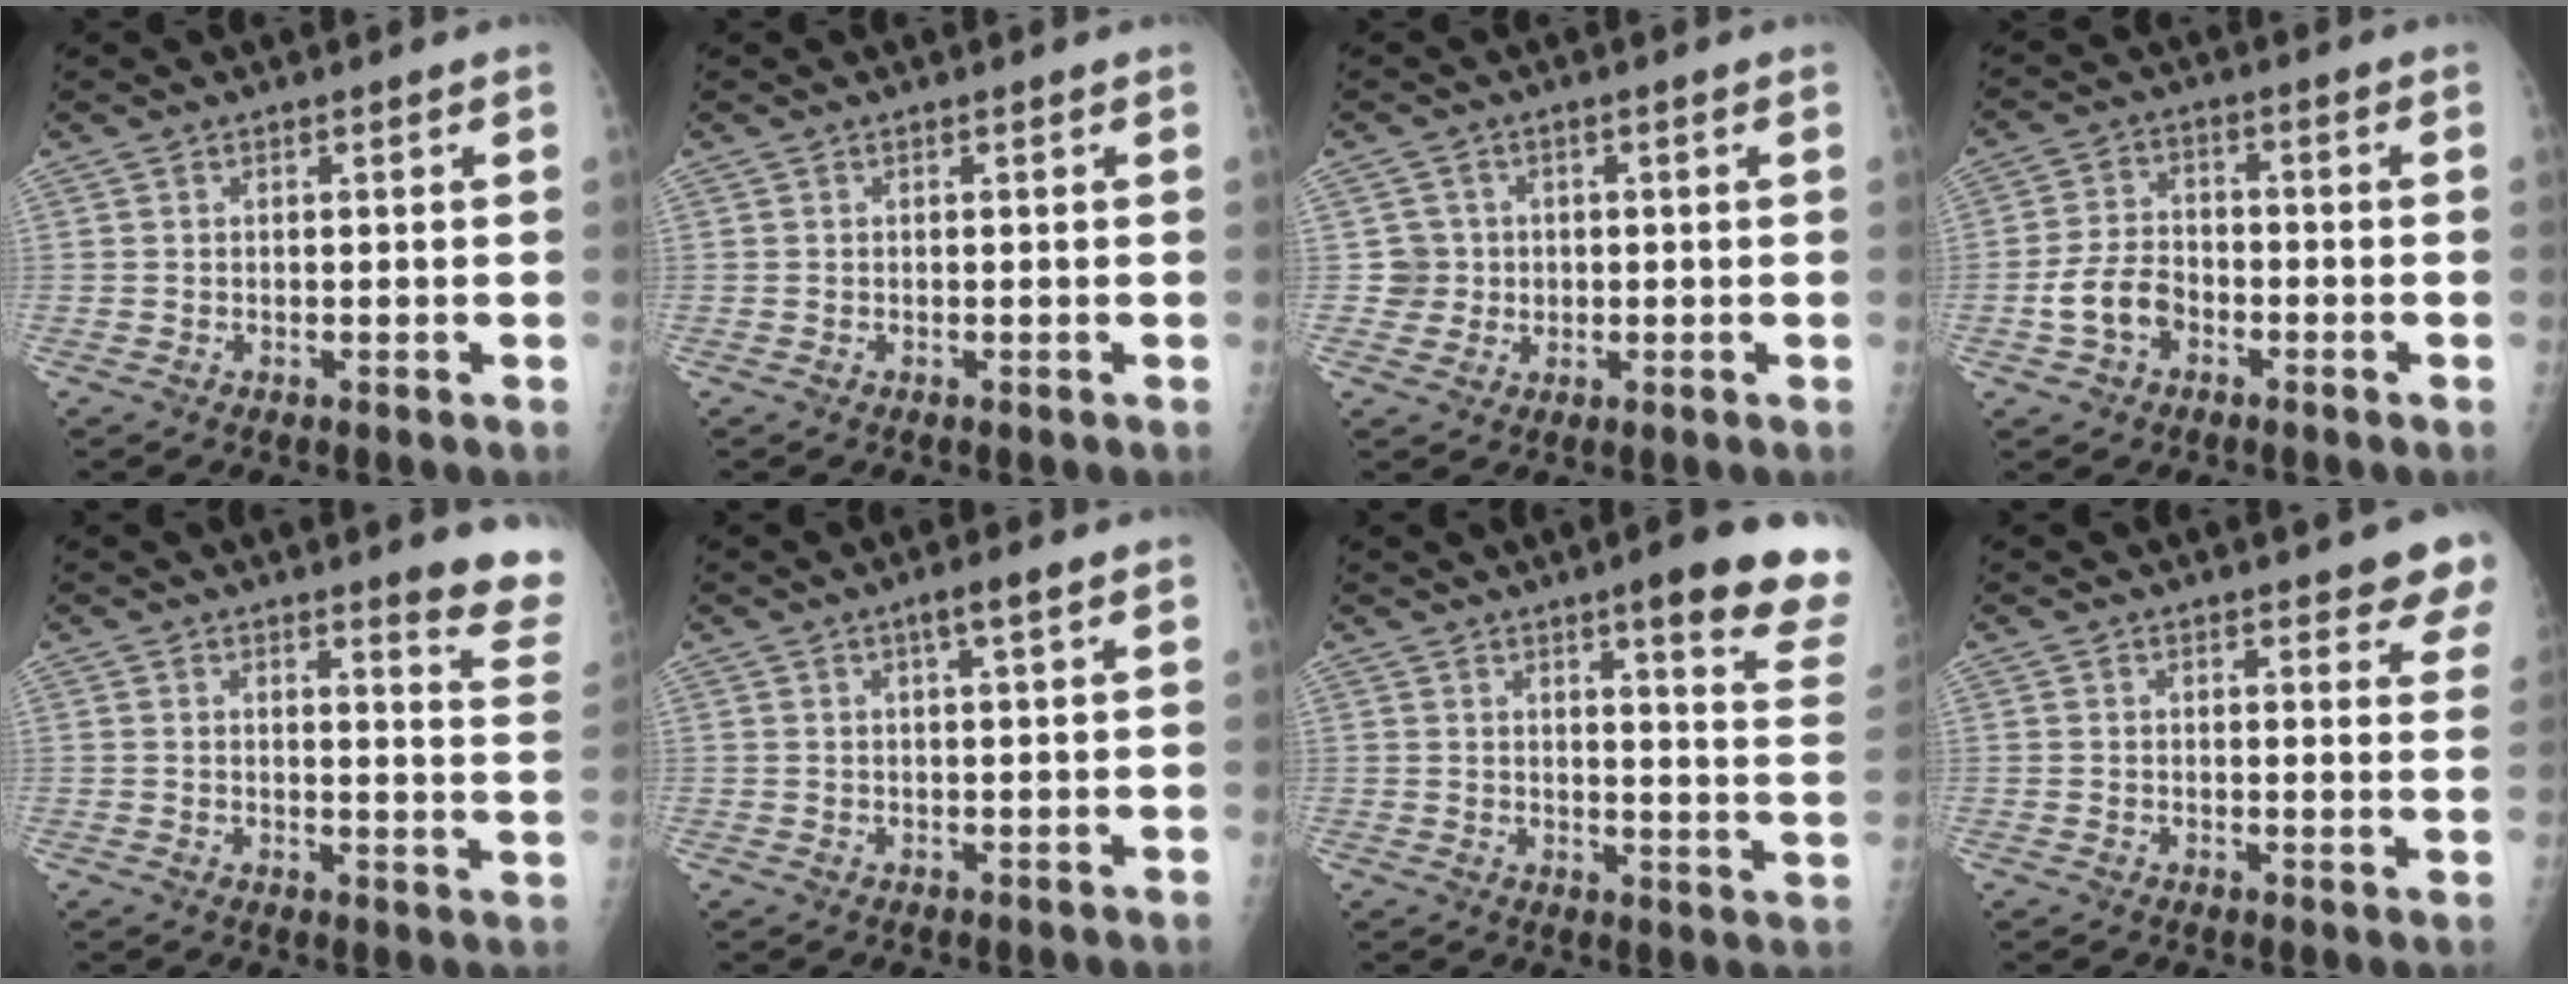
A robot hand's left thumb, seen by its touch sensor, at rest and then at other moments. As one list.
[{"total": 0.0}, {"total": 3.7, "force": [0.2, 3.7, -0.1], "torque": [0.030, 0.007, 0.000]}, {"total": 7.2, "force": [-2.8, 5.1, 4.3], "torque": [-0.074, 0.026, -0.054]}, {"total": 9.6, "force": [8.0, 0.8, 5.3], "torque": [-0.037, -0.061, 0.076]}, {"total": 2.9, "force": [1.6, 0.2, 2.4], "torque": [-0.045, -0.003, 0.029]}, {"total": 16.9, "force": [11.8, 2.0, 12.0], "torque": [-0.122, -0.059, 0.135]}, {"total": 9.5, "force": [7.7, 2.5, 5.1], "torque": [-0.026, -0.029, 0.075]}]